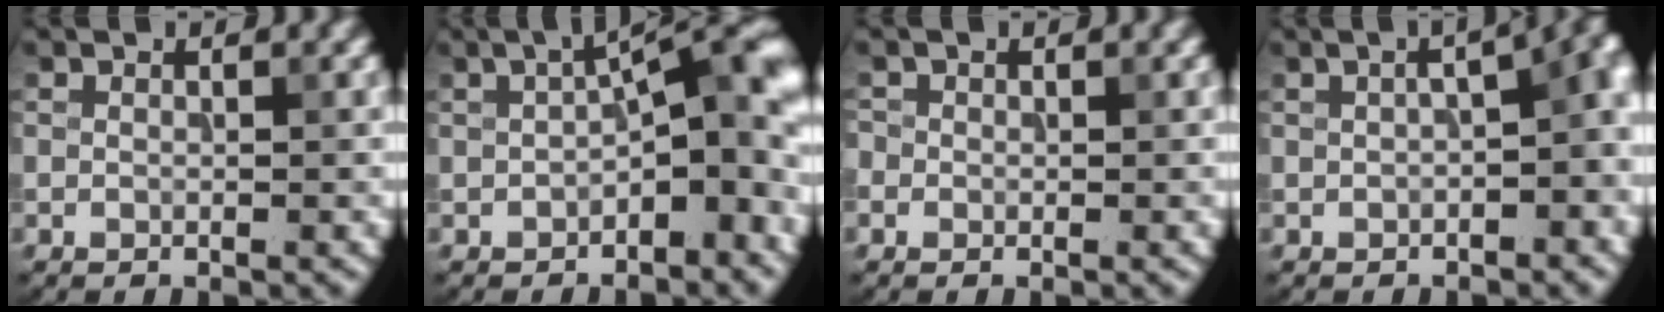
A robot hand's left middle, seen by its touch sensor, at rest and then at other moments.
{"total": 8.1, "force": [-0.5, 3.2, 7.4], "torque": [-0.098, 0.019, -0.016]}
{"total": 1.1, "force": [0.1, 1.0, 0.1], "torque": [0.001, 0.001, -0.003]}
{"total": 6.3, "force": [0.0, 2.4, 5.8], "torque": [-0.050, 0.017, 0.001]}